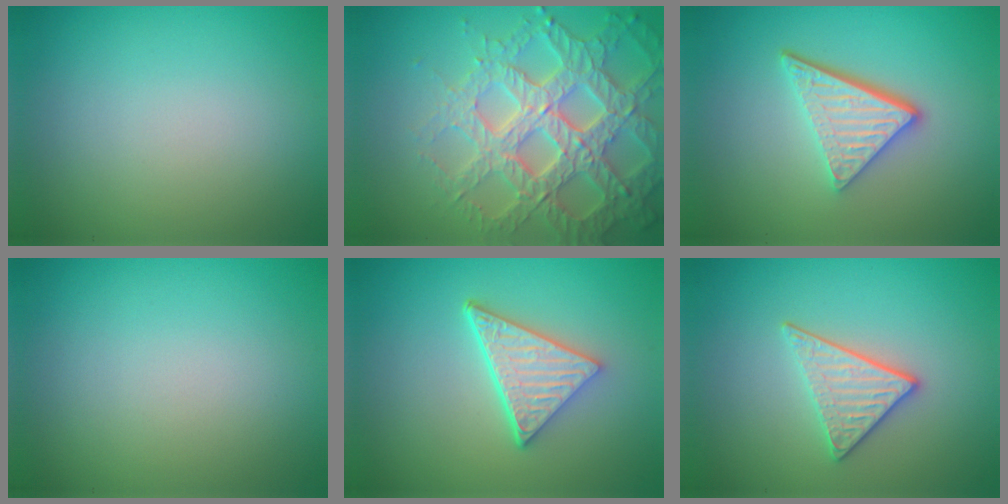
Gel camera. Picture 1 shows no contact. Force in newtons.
{"total": 7.0, "press": 6.7, "slide": 1.8}
{"total": 4.8, "press": 3.4, "slide": 3.3}
{"total": 0.0}
{"total": 5.0, "press": 3.6, "slide": 3.5}
{"total": 3.0, "press": 2.8, "slide": 1.3}